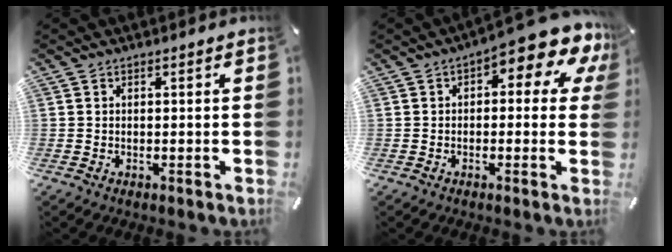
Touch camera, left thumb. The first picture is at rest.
{"total": 9.7, "force": [5.1, 3.3, 7.6], "torque": [-0.107, -0.039, 0.083]}